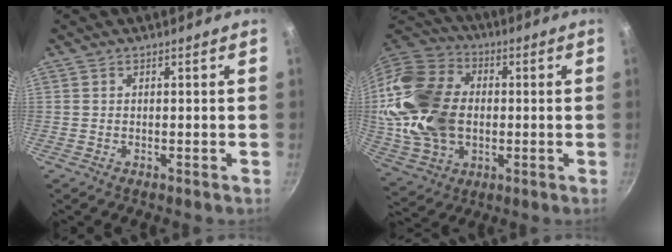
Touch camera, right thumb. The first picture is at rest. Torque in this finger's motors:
{"motor_torque": [1.08, 3.93, 1.88, -0.85, 0.29]}